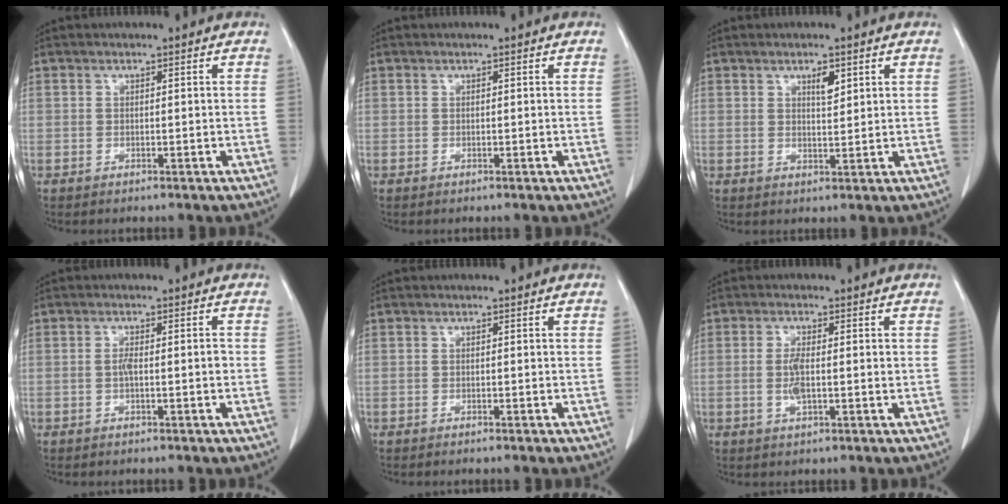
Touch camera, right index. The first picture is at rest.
{"total": 0.0}
{"total": 2.6, "force": [1.5, 0.9, 2.0], "torque": [-0.034, -0.004, 0.027]}
{"total": 2.4, "force": [-0.5, 0.4, 2.3], "torque": [-0.042, 0.001, -0.007]}
{"total": 0.0}
{"total": 3.5, "force": [-0.2, 1.0, 3.3], "torque": [-0.072, -0.003, -0.005]}